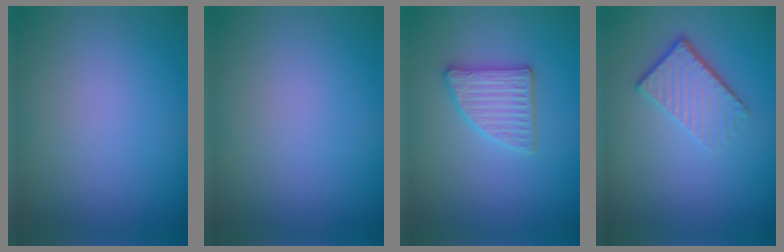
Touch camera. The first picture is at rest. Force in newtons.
{"total": 0.0}
{"total": 2.9, "press": 2.8, "slide": 0.5}
{"total": 4.1, "press": 2.8, "slide": 3.0}